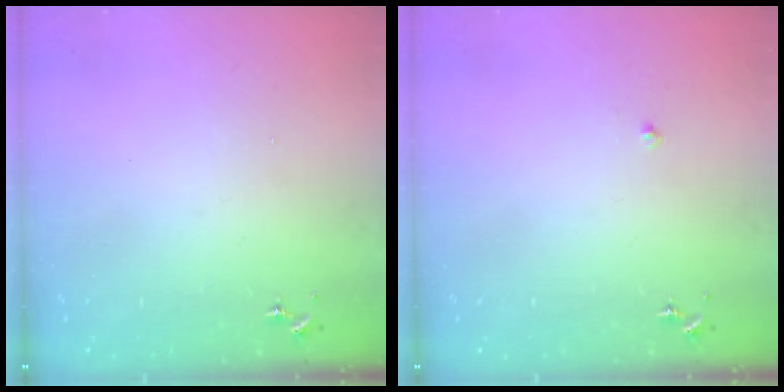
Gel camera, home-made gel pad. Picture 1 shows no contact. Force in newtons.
{"total": 1.8, "press": 1.8, "slide": 0.1}